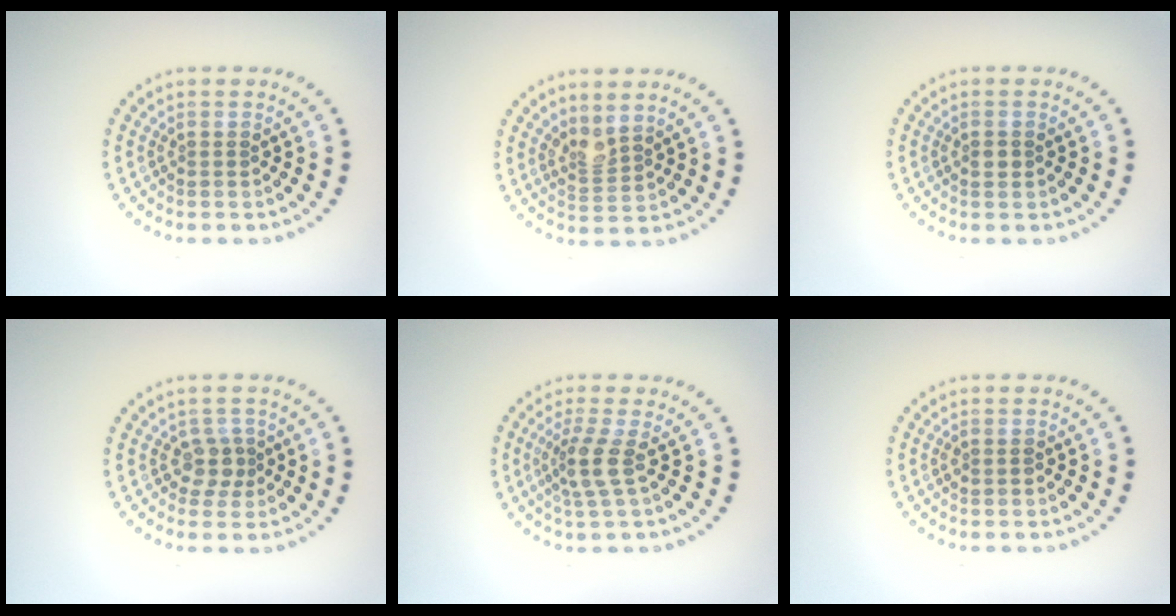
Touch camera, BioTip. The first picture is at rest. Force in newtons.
{"total": 2.1, "press": 1.5, "slide": 1.4}
{"total": 1.1, "press": 1.1, "slide": 0.2}
{"total": 2.1, "press": 1.7, "slide": 1.2}
{"total": 2.6, "press": 2.0, "slide": 1.7}
{"total": 0.8, "press": 0.8, "slide": 0.1}